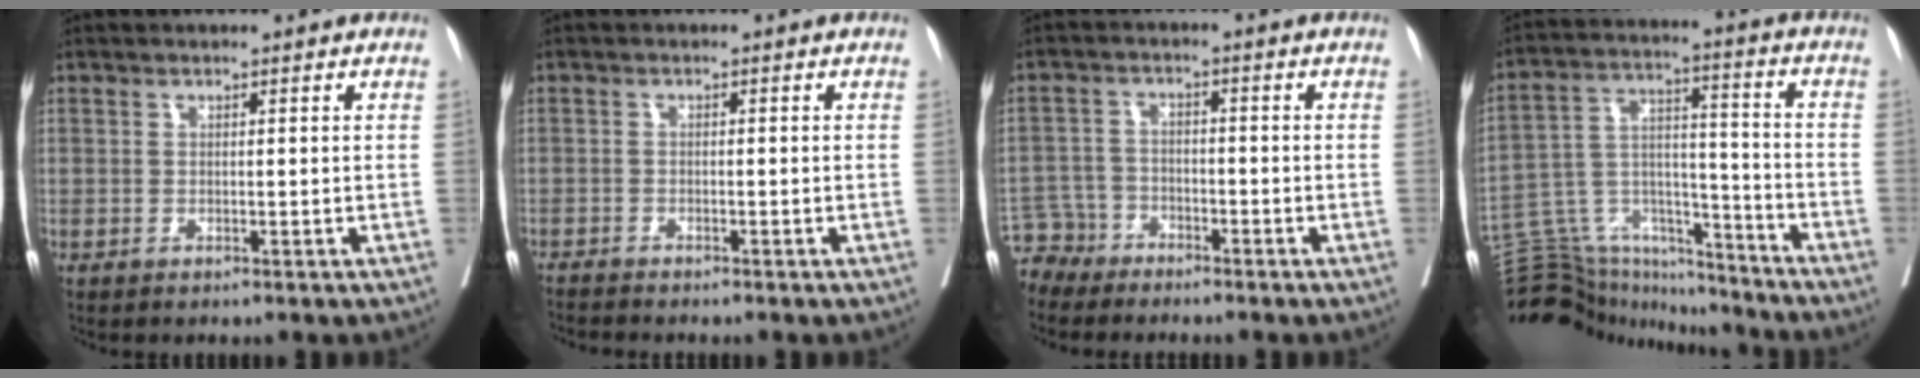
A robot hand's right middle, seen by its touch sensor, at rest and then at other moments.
{"total": 3.0, "force": [-2.9, -0.5, 0.8], "torque": [-0.014, -0.009, -0.051]}
{"total": 4.4, "force": [-4.0, 1.7, -1.0], "torque": [0.019, 0.000, -0.079]}
{"total": 18.0, "force": [-16.7, 5.6, 3.6], "torque": [-0.087, 0.053, -0.266]}